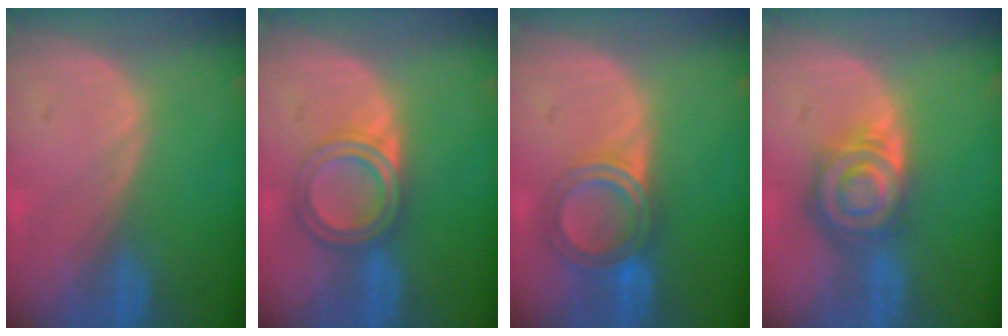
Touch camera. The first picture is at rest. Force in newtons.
{"total": 5.3, "press": 5.3, "slide": 0.1}
{"total": 6.0, "press": 5.6, "slide": 2.0}
{"total": 8.1, "press": 7.1, "slide": 3.9}